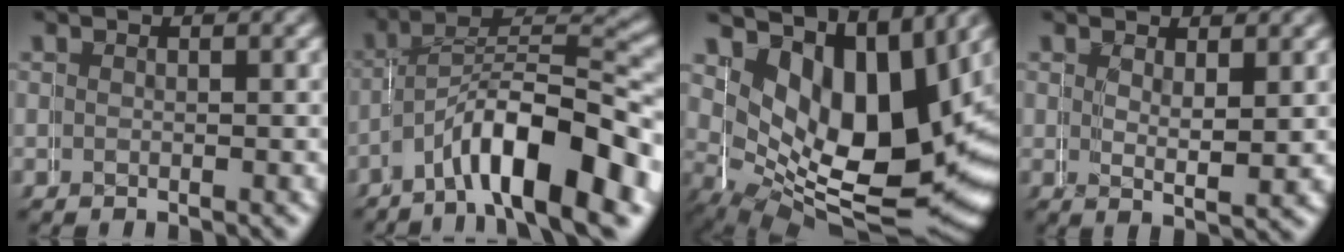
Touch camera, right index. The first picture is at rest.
{"total": 9.3, "force": [-3.5, 4.7, 7.3], "torque": [-0.126, -0.018, -0.047]}
{"total": 13.8, "force": [1.0, 8.1, 11.2], "torque": [-0.212, -0.064, 0.051]}
{"total": 1.5, "force": [1.3, -0.1, 0.8], "torque": [-0.023, -0.014, 0.031]}